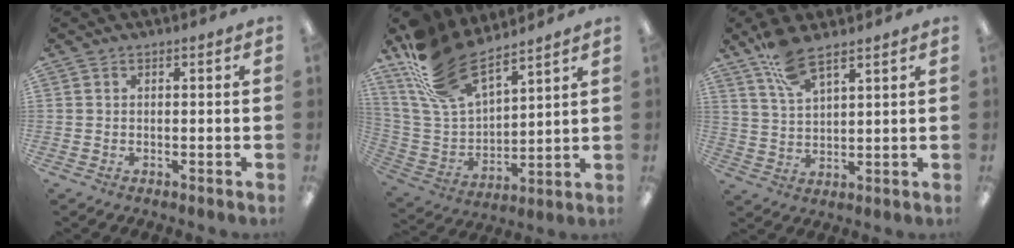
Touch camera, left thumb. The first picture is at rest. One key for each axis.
{"total": 20.0, "fx": 15.3, "fy": 8.3, "fz": 9.8, "tx": -0.226, "ty": -0.077, "tz": 0.284}
{"total": 8.4, "fx": 6.4, "fy": 2.3, "fz": 4.9, "tx": -0.112, "ty": -0.022, "tz": 0.120}